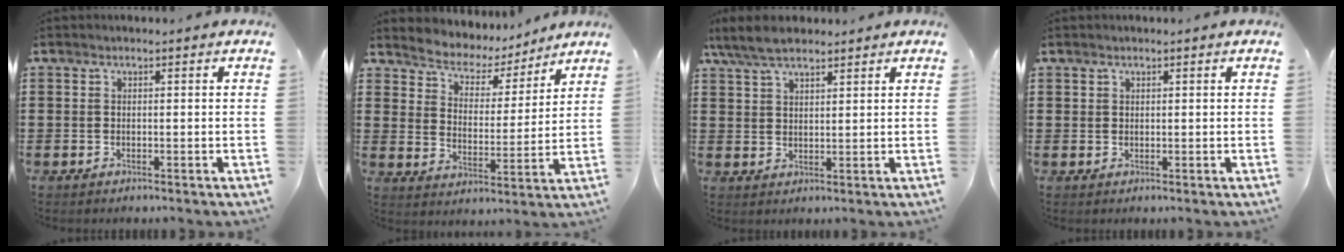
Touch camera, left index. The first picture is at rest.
{"total": 4.7, "force": [4.4, 1.4, 0.1], "torque": [-0.032, -0.033, 0.073]}
{"total": 5.9, "force": [4.7, 1.9, 3.0], "torque": [-0.071, 0.000, 0.087]}
{"total": 0.7, "force": [0.6, 0.5, 0.0], "torque": [-0.004, 0.001, 0.012]}